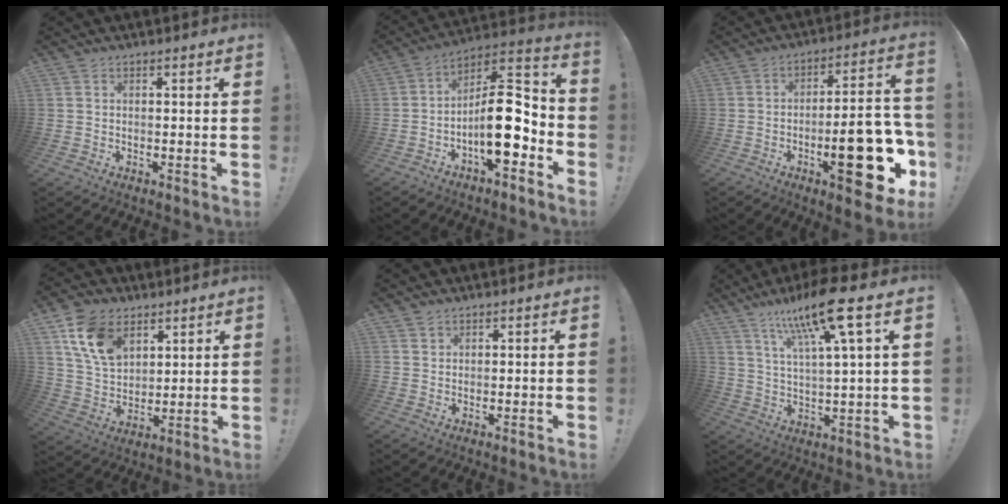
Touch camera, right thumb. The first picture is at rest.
{"total": 17.4, "force": [-4.3, 7.1, 15.3], "torque": [-0.243, 0.021, -0.065]}
{"total": 23.3, "force": [-8.3, 8.2, 20.2], "torque": [-0.259, 0.041, -0.117]}
{"total": 14.3, "force": [7.5, 9.4, 7.7], "torque": [-0.134, -0.022, 0.149]}
{"total": 1.4, "force": [1.2, 0.6, 0.3], "torque": [-0.006, -0.005, 0.023]}
{"total": 14.5, "force": [8.3, 1.4, 11.8], "torque": [-0.213, -0.033, 0.126]}